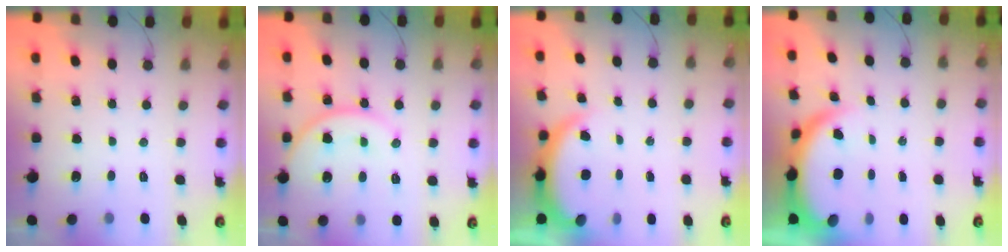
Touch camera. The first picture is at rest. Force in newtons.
{"total": 11.4, "press": 11.4, "slide": 0.7}
{"total": 3.2, "press": 3.1, "slide": 0.5}
{"total": 6.3, "press": 6.3, "slide": 0.6}